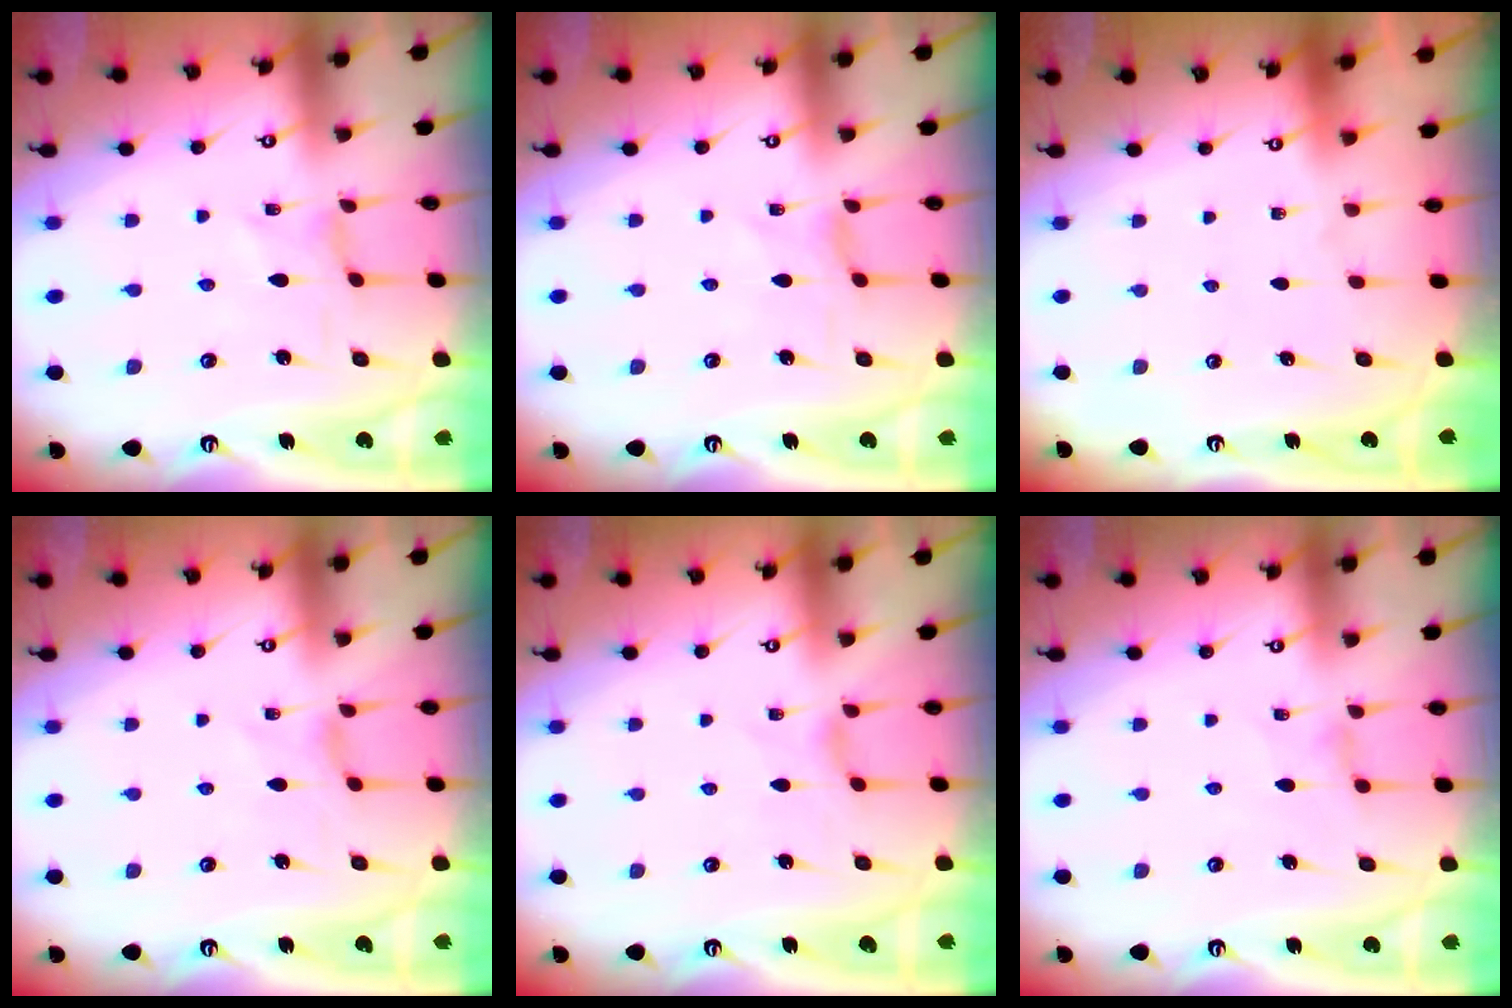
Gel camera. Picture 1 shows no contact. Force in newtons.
{"total": 0.6, "press": 0.6, "slide": 0.2}
{"total": 0.0}
{"total": 0.8, "press": 0.8, "slide": 0.3}
{"total": 1.3, "press": 1.2, "slide": 0.4}
{"total": 0.9, "press": 0.8, "slide": 0.3}